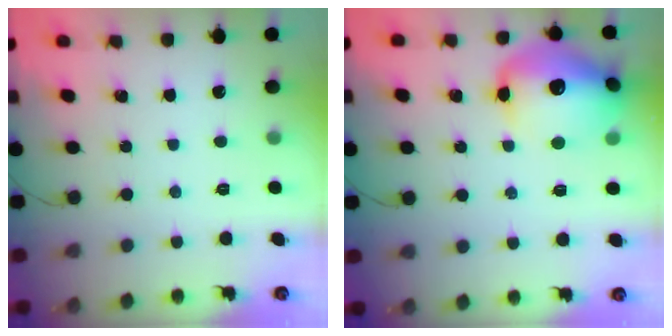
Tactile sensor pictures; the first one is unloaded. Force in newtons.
{"total": 17.3, "press": 17.2, "slide": 1.9}